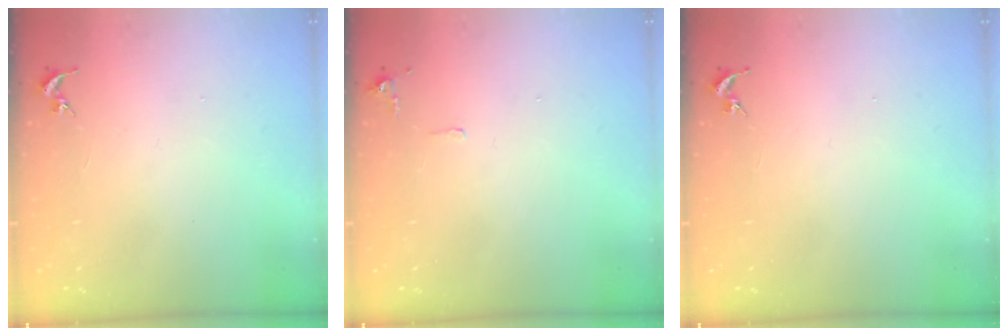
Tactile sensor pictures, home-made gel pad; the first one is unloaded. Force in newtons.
{"total": 5.0, "press": 5.0, "slide": 0.8}
{"total": 0.0}